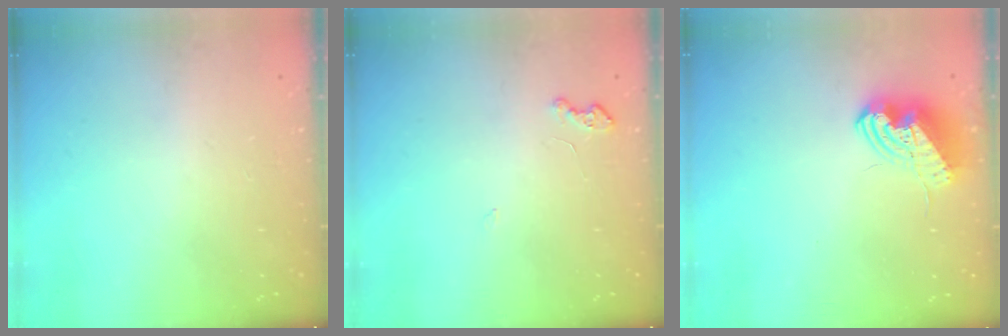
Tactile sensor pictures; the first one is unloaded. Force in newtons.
{"total": 3.4, "press": 3.3, "slide": 0.6}
{"total": 10.1, "press": 10.1, "slide": 1.3}